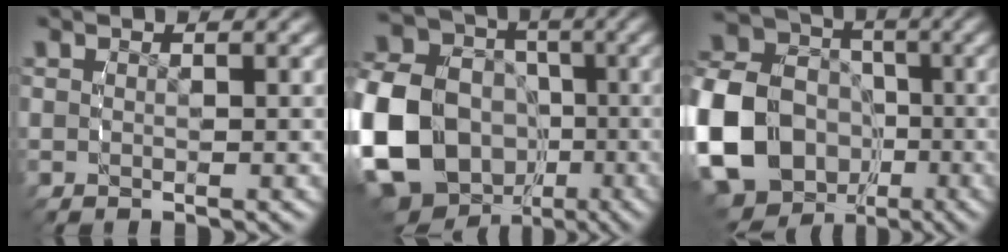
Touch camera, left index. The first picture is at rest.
{"total": 19.4, "force": [-3.1, 17.4, 8.1], "torque": [-0.214, -0.063, -0.058]}
{"total": 18.1, "force": [-3.7, 16.4, 6.7], "torque": [-0.191, -0.061, -0.067]}